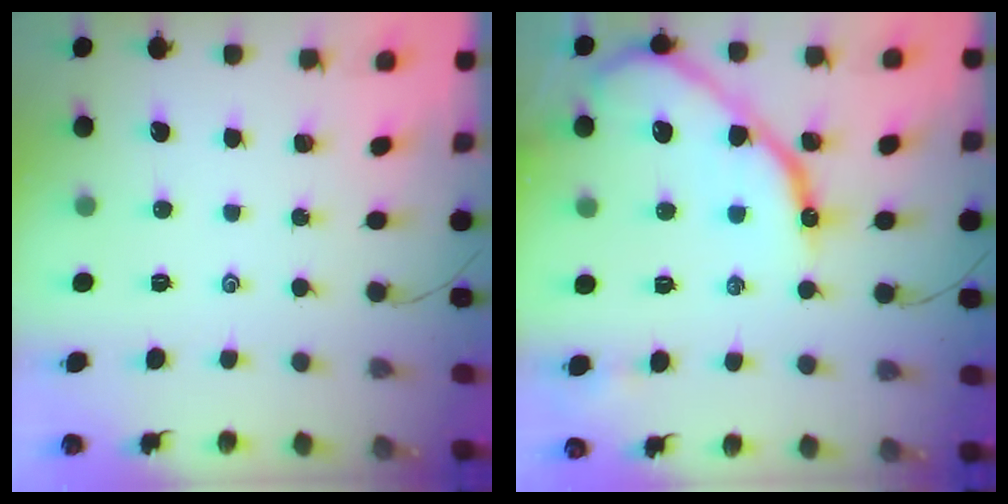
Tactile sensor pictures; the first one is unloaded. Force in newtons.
{"total": 14.0, "press": 13.9, "slide": 1.6}